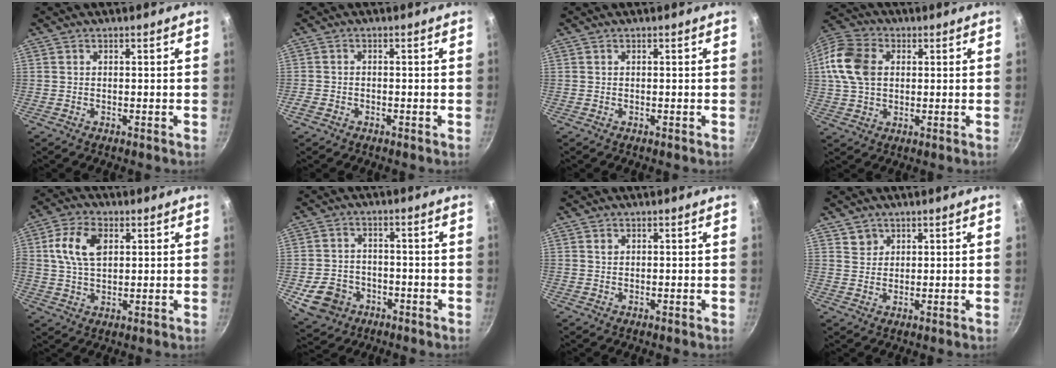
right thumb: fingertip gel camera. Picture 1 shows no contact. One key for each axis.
{"total": 1.8, "fx": -1.1, "fy": 1.2, "fz": 0.8, "tx": -0.025, "ty": 0.006, "tz": -0.024}
{"total": 0.0}
{"total": 13.5, "fx": 2.1, "fy": 9.9, "fz": 9.0, "tx": -0.169, "ty": 0.015, "tz": 0.025}
{"total": 9.3, "fx": 2.4, "fy": 5.8, "fz": 6.9, "tx": -0.125, "ty": 0.007, "tz": 0.038}
{"total": 9.2, "fx": -3.6, "fy": 7.4, "fz": 4.1, "tx": -0.059, "ty": 0.026, "tz": -0.054}
{"total": 0.9, "fx": 0.4, "fy": 0.7, "fz": 0.4, "tx": -0.004, "ty": 0.000, "tz": 0.006}
{"total": 2.6, "fx": 1.5, "fy": 2.2, "fz": 0.2, "tx": 0.017, "ty": 0.004, "tz": 0.027}